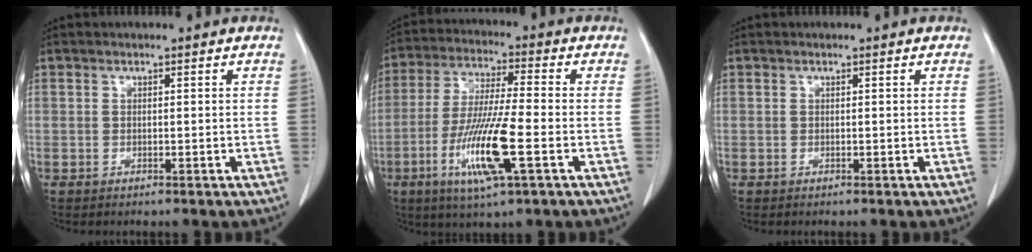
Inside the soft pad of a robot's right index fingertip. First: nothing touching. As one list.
[{"total": 12.9, "force": [-4.3, 0.7, 12.2], "torque": [-0.245, -0.020, -0.081]}, {"total": 0.0}]